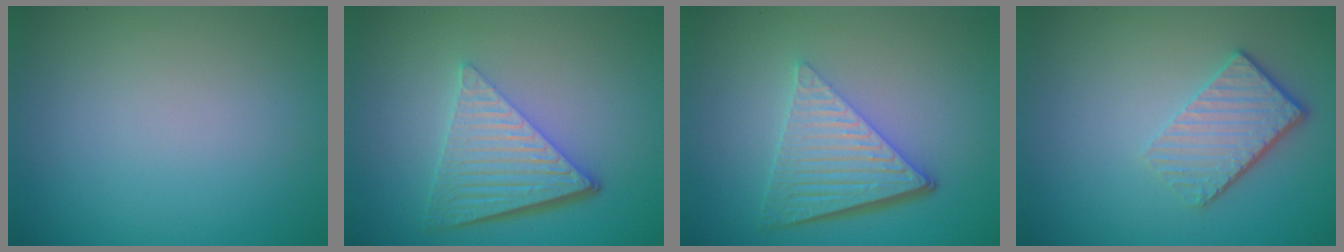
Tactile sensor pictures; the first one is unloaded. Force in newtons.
{"total": 6.4, "press": 4.3, "slide": 4.7}
{"total": 6.4, "press": 4.3, "slide": 4.8}
{"total": 3.6, "press": 2.7, "slide": 2.4}